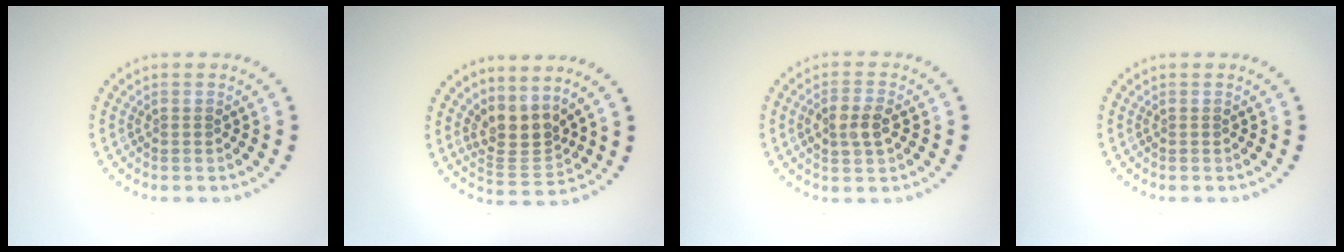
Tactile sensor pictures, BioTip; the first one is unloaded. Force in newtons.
{"total": 3.2, "press": 2.4, "slide": 2.2}
{"total": 2.5, "press": 2.4, "slide": 0.6}
{"total": 0.0}